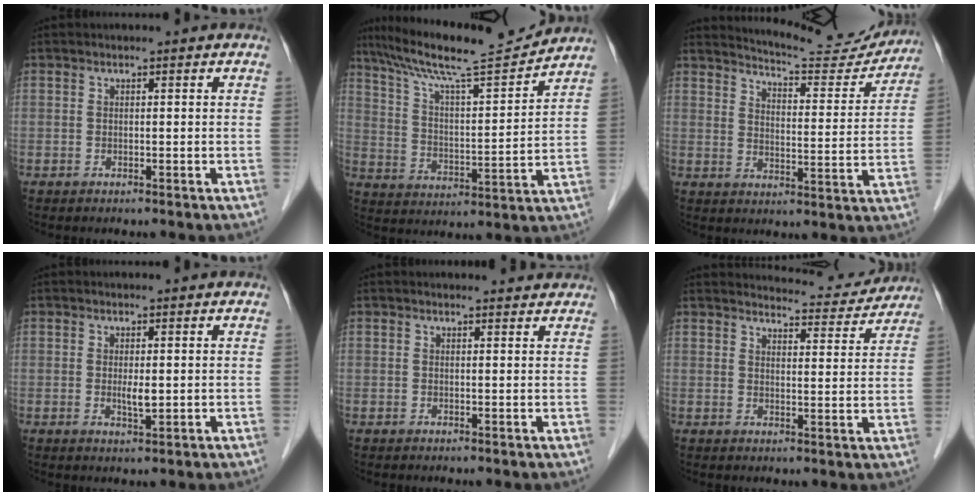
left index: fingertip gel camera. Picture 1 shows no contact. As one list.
[{"total": 16.1, "force": [14.6, -0.1, 6.7], "torque": [-0.123, 0.001, 0.236]}, {"total": 14.2, "force": [13.9, 1.5, 2.6], "torque": [-0.038, -0.029, 0.175]}, {"total": 2.1, "force": [0.2, 0.5, 2.0], "torque": [-0.039, -0.005, 0.005]}, {"total": 2.9, "force": [2.9, 0.4, 0.4], "torque": [-0.011, 0.004, 0.028]}, {"total": 9.8, "force": [9.6, 1.3, 0.9], "torque": [-0.006, -0.009, 0.111]}]